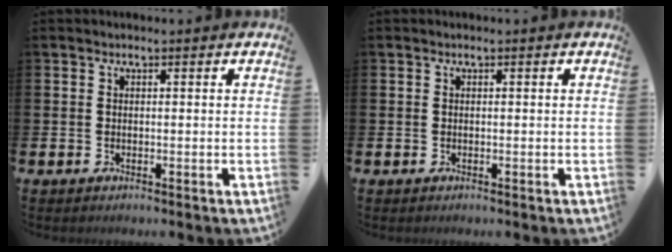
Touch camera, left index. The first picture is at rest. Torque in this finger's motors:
{"motor_torque": [0.00, 0.00, 0.00, 0.00]}